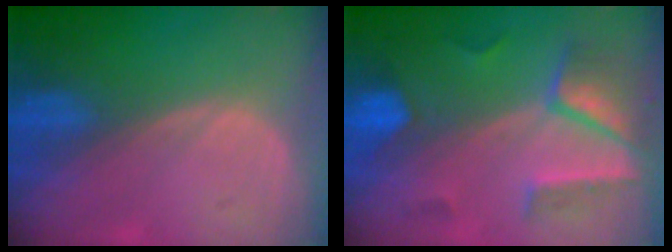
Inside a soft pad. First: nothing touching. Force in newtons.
{"total": 7.3, "press": 7.2, "slide": 0.7}